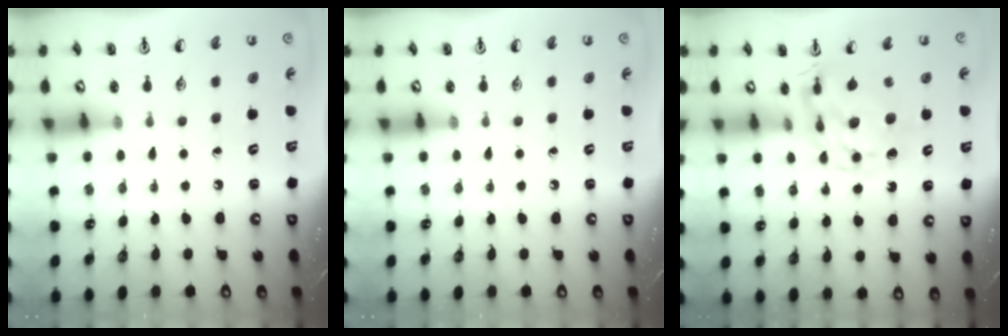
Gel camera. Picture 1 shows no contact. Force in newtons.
{"total": 0.0}
{"total": 8.9, "press": 8.9, "slide": 0.8}